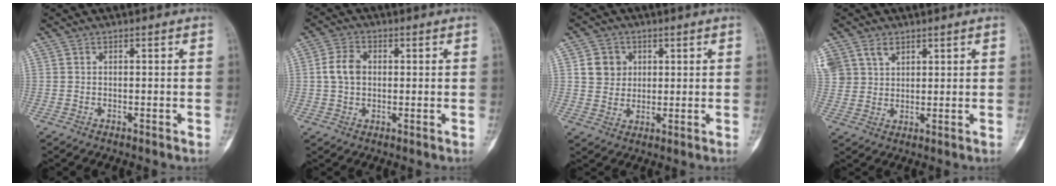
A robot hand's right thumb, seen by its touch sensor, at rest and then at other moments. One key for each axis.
{"total": 5.1, "fx": 0.4, "fy": 3.8, "fz": 3.3, "tx": -0.055, "ty": 0.014, "tz": 0.003}
{"total": 5.7, "fx": 1.7, "fy": 5.1, "fz": 1.7, "tx": 0.004, "ty": 0.001, "tz": 0.028}
{"total": 7.7, "fx": 4.2, "fy": 5.9, "fz": 2.6, "tx": -0.043, "ty": 0.002, "tz": 0.090}